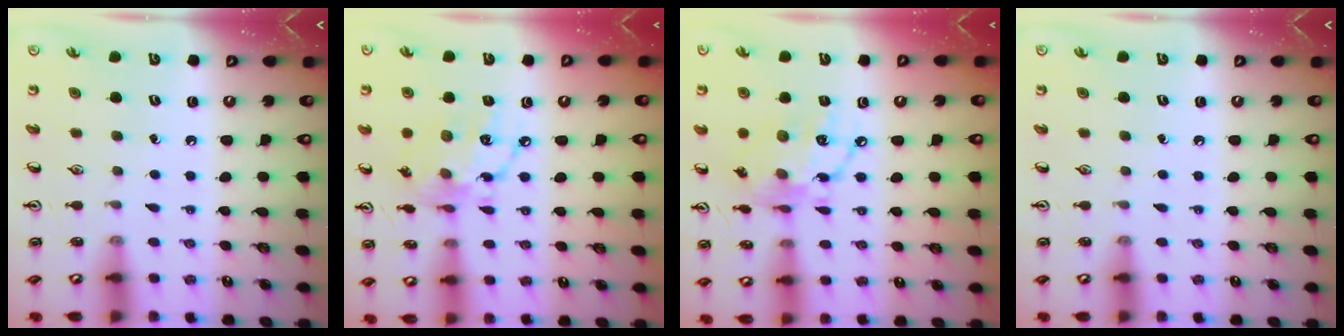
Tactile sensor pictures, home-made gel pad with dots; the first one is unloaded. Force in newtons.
{"total": 14.7, "press": 14.7, "slide": 1.1}
{"total": 14.1, "press": 14.0, "slide": 1.1}
{"total": 0.0}